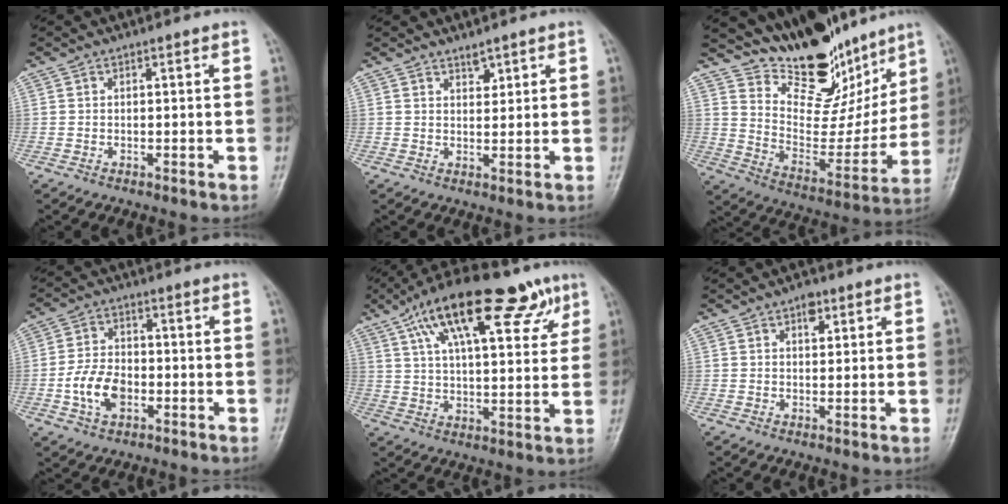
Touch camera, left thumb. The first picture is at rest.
{"total": 2.1, "force": [1.7, 0.9, 0.9], "torque": [-0.004, -0.014, 0.029]}
{"total": 19.4, "force": [15.4, 8.1, 8.4], "torque": [-0.062, -0.099, 0.255]}
{"total": 8.1, "force": [-2.2, 5.4, 5.6], "torque": [-0.097, 0.013, -0.046]}
{"total": 22.3, "force": [11.9, 8.9, 16.6], "torque": [-0.243, -0.003, 0.188]}
{"total": 2.8, "force": [1.5, 1.6, 1.7], "torque": [-0.014, -0.004, 0.019]}